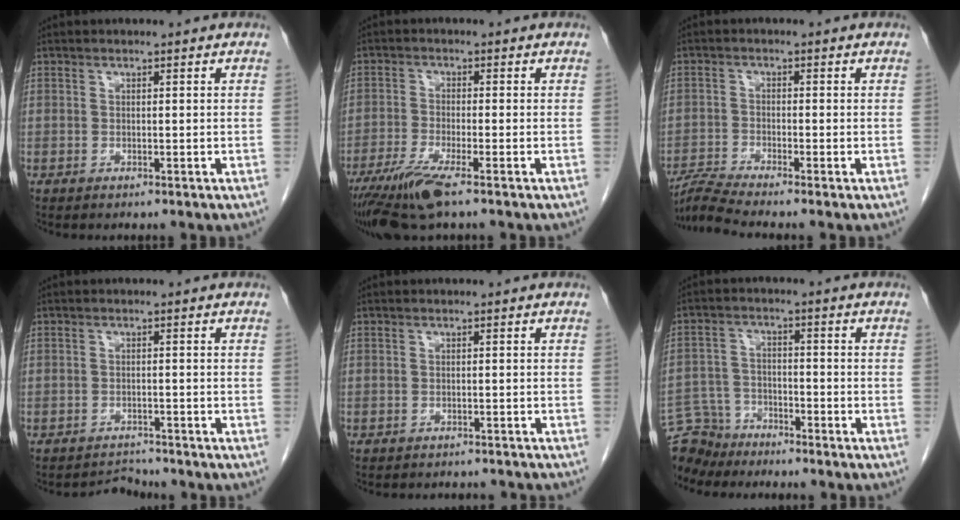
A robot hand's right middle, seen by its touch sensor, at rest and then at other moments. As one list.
[{"total": 7.4, "force": [-4.9, 0.3, 5.5], "torque": [-0.107, -0.022, -0.091]}, {"total": 4.9, "force": [-4.3, -1.6, 1.6], "torque": [-0.039, -0.018, -0.086]}, {"total": 2.1, "force": [-1.9, -0.1, -1.0], "torque": [0.014, -0.010, -0.027]}, {"total": 5.7, "force": [-5.3, 1.3, 1.3], "torque": [-0.015, -0.004, -0.060]}, {"total": 7.6, "force": [-7.1, 2.6, -0.4], "torque": [0.005, 0.004, -0.135]}]